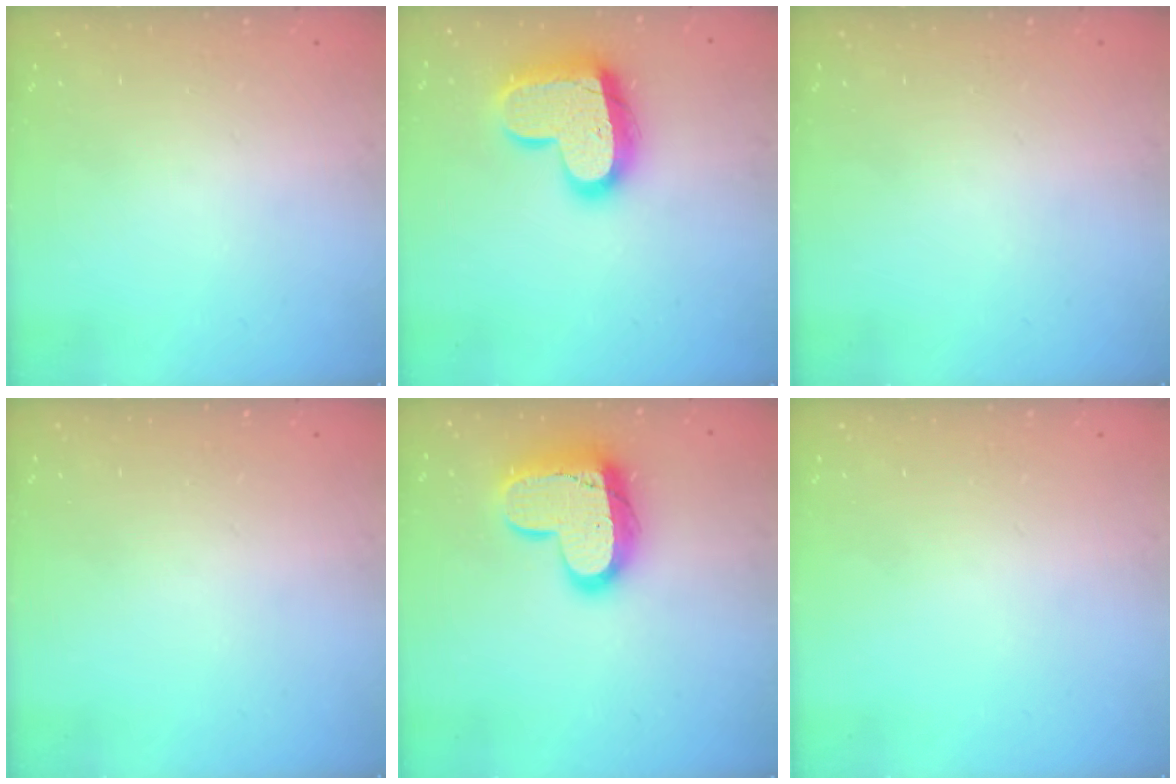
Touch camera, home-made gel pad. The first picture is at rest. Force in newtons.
{"total": 18.3, "press": 18.2, "slide": 1.2}
{"total": 0.0}
{"total": 0.0}
{"total": 19.0, "press": 19.0, "slide": 1.5}
{"total": 0.0}